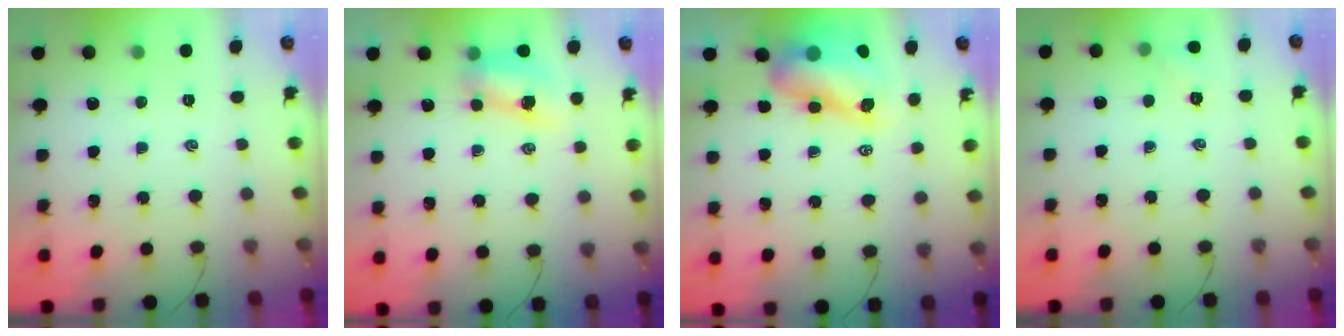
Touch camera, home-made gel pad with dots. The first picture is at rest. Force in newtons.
{"total": 7.8, "press": 7.7, "slide": 1.1}
{"total": 9.7, "press": 9.3, "slide": 2.8}
{"total": 4.8, "press": 4.6, "slide": 1.4}